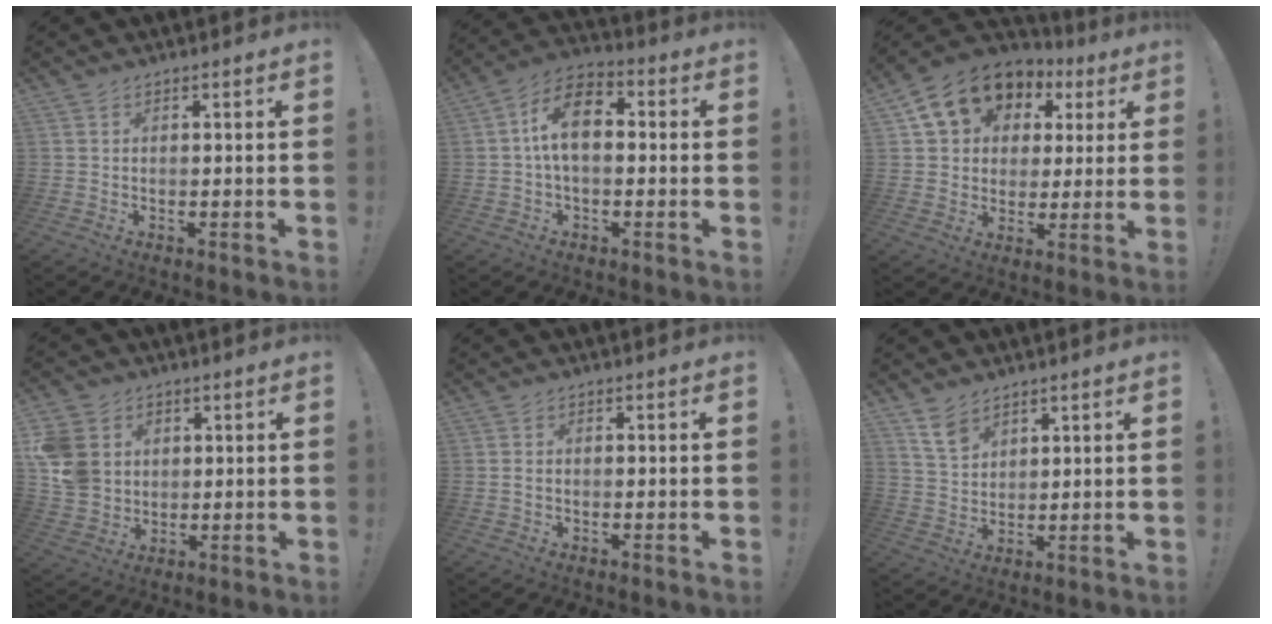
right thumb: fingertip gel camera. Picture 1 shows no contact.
{"total": 11.2, "force": [1.1, 6.5, 9.0], "torque": [-0.161, 0.012, 0.023]}
{"total": 14.3, "force": [6.8, 11.0, 6.1], "torque": [-0.100, -0.032, 0.139]}
{"total": 11.7, "force": [2.8, 10.1, 5.1], "torque": [-0.094, -0.016, 0.058]}
{"total": 0.7, "force": [-0.1, 0.2, 0.6], "torque": [-0.018, 0.003, -0.001]}
{"total": 7.2, "force": [5.3, 4.1, 2.6], "torque": [-0.041, -0.033, 0.102]}